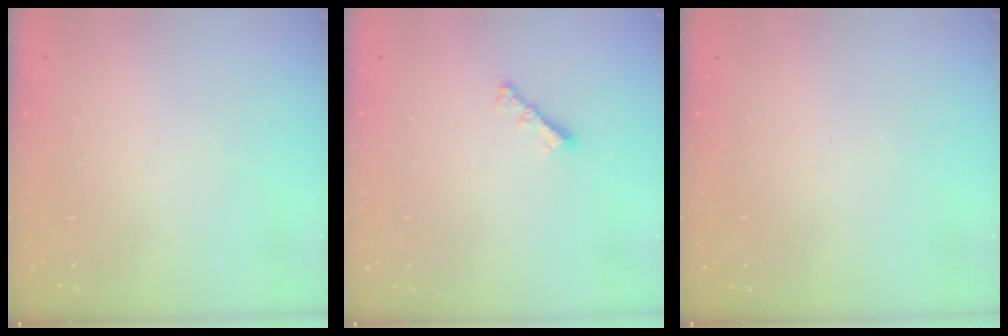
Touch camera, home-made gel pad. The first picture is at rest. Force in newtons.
{"total": 2.8, "press": 2.7, "slide": 0.6}
{"total": 0.0}